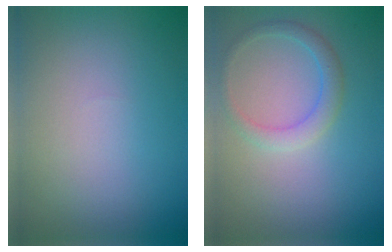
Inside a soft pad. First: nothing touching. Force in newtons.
{"total": 2.2, "press": 2.2, "slide": 0.2}